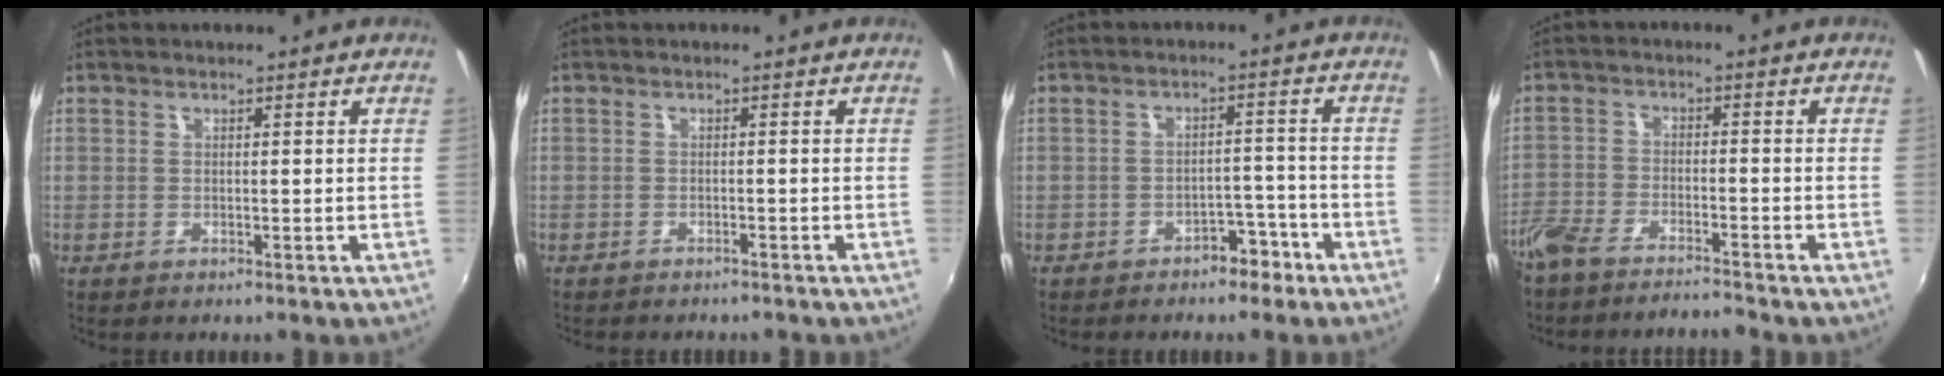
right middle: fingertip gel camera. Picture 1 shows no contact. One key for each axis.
{"total": 2.4, "fx": -2.2, "fy": 0.7, "fz": 0.7, "tx": -0.024, "ty": -0.010, "tz": -0.035}
{"total": 4.9, "fx": -3.7, "fy": 2.6, "fz": 2.0, "tx": -0.039, "ty": 0.013, "tz": -0.043}
{"total": 7.7, "fx": -7.0, "fy": 1.6, "fz": 2.8, "tx": -0.078, "ty": -0.014, "tz": -0.131}